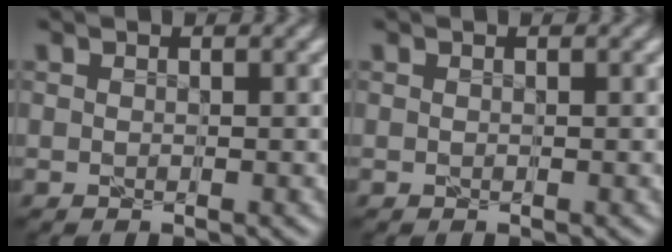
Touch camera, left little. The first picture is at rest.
{"total": 0.0}